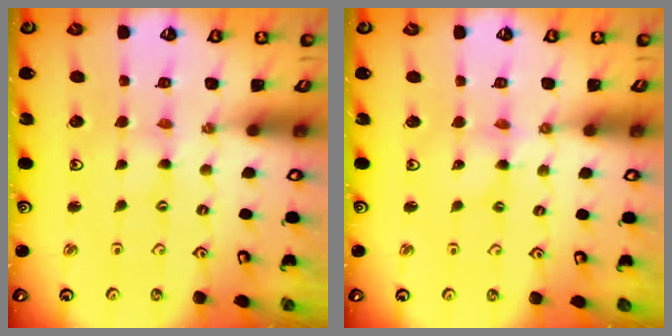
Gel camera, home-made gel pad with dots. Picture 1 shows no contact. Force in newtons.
{"total": 2.6, "press": 2.6, "slide": 0.2}